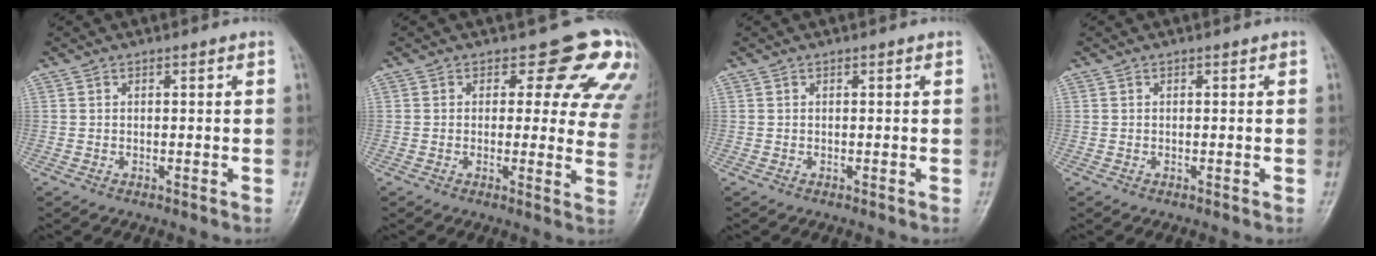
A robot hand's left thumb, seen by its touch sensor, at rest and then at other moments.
{"total": 11.8, "force": [7.7, 6.2, 6.4], "torque": [-0.012, -0.036, 0.061]}
{"total": 0.0}
{"total": 0.0}